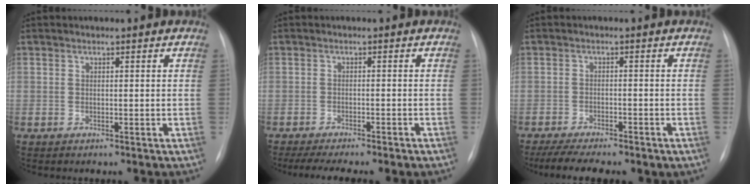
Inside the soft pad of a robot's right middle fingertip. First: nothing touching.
{"total": 9.9, "force": [-8.2, 1.9, 5.2], "torque": [-0.069, -0.003, -0.109]}
{"total": 9.8, "force": [-7.7, 2.7, 5.4], "torque": [-0.082, -0.007, -0.108]}